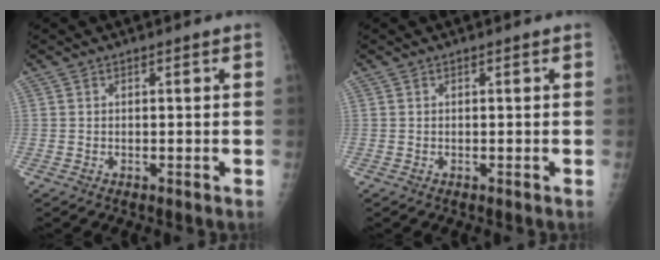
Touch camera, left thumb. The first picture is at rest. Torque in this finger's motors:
{"motor_torque": [0.10, -0.08, 0.02, -0.04, 0.00]}